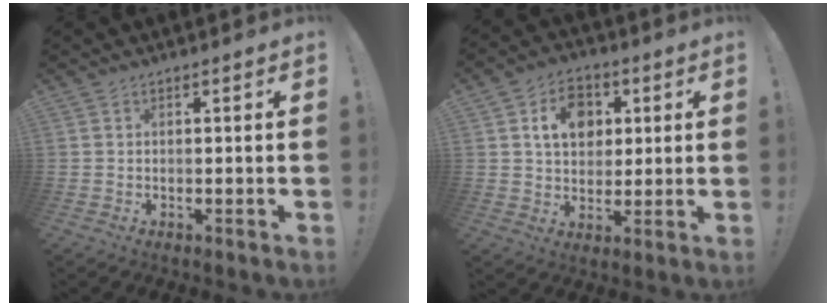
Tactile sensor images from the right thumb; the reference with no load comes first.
{"total": 11.3, "force": [3.8, 8.8, 5.9], "torque": [-0.086, -0.003, 0.072]}